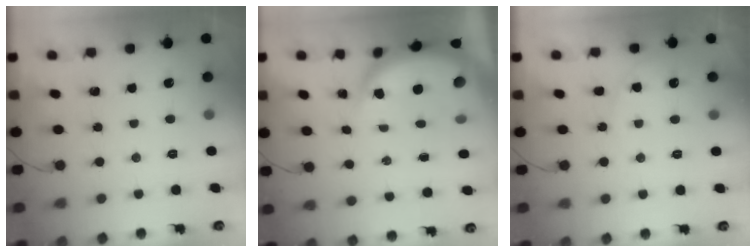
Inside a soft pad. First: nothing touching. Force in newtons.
{"total": 5.5, "press": 5.5, "slide": 0.8}
{"total": 5.5, "press": 5.5, "slide": 0.5}